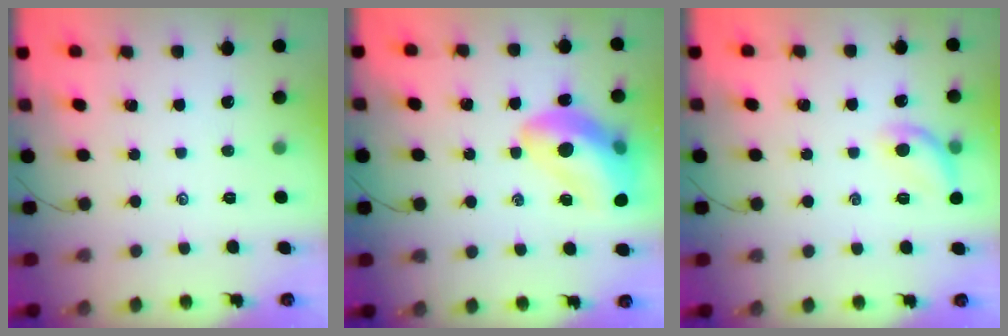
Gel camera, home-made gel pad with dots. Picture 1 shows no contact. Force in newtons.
{"total": 17.0, "press": 16.6, "slide": 3.7}
{"total": 9.7, "press": 9.6, "slide": 1.3}